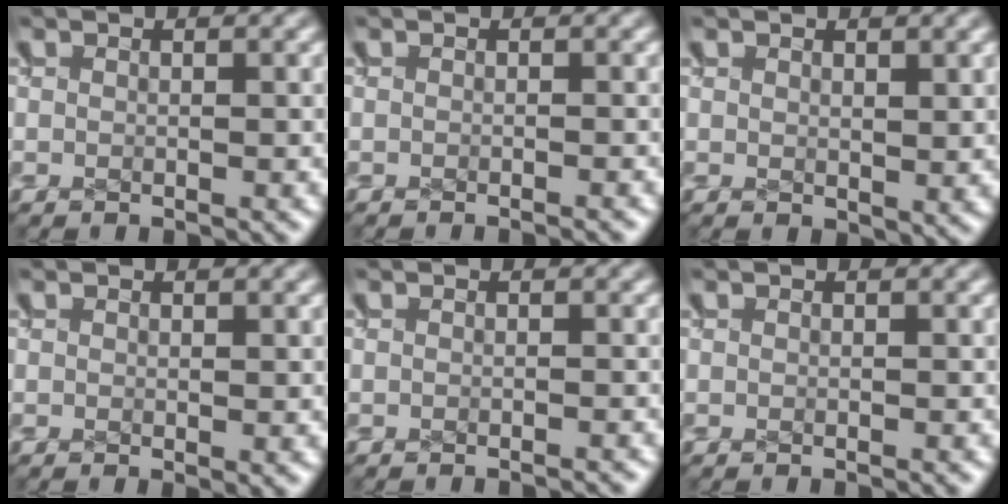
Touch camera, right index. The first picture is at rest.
{"total": 0.6, "force": [-0.6, 0.3, 0.2], "torque": [0.005, 0.002, -0.011]}
{"total": 1.2, "force": [0.6, 0.5, 0.9], "torque": [-0.017, -0.010, 0.015]}
{"total": 0.5, "force": [0.2, 0.0, 0.5], "torque": [-0.006, -0.007, 0.007]}
{"total": 0.7, "force": [-0.6, 0.2, 0.1], "torque": [0.006, 0.003, -0.012]}
{"total": 0.0}